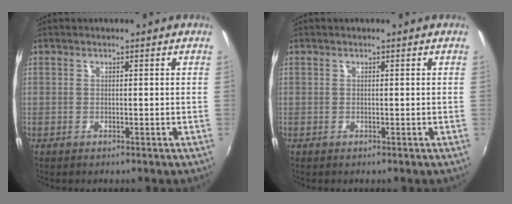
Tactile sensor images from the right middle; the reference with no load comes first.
{"total": 0.0}